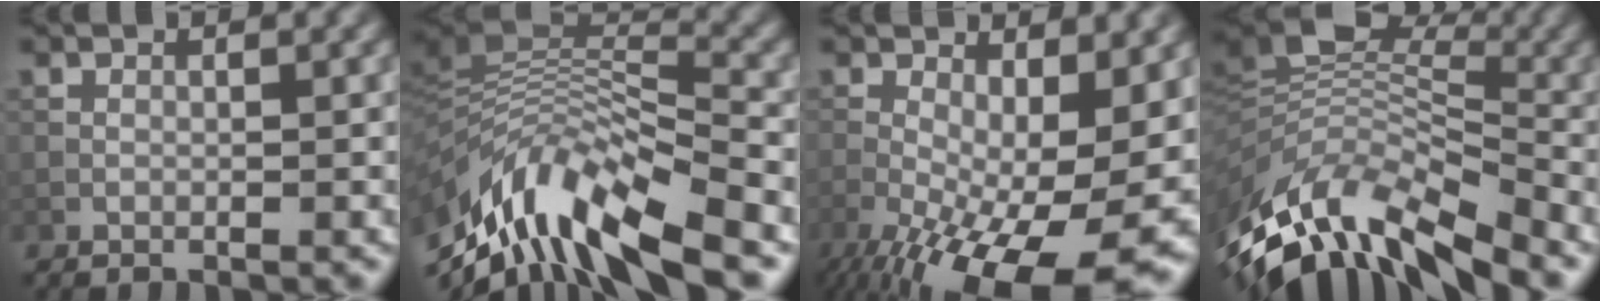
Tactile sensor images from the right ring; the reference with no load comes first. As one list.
[{"total": 11.5, "force": [-6.3, 4.1, 8.8], "torque": [-0.175, 0.019, -0.108]}, {"total": 17.1, "force": [-5.9, 6.9, 14.4], "torque": [-0.242, -0.026, -0.069]}, {"total": 11.9, "force": [-6.0, 4.7, 9.1], "torque": [-0.189, 0.012, -0.114]}]